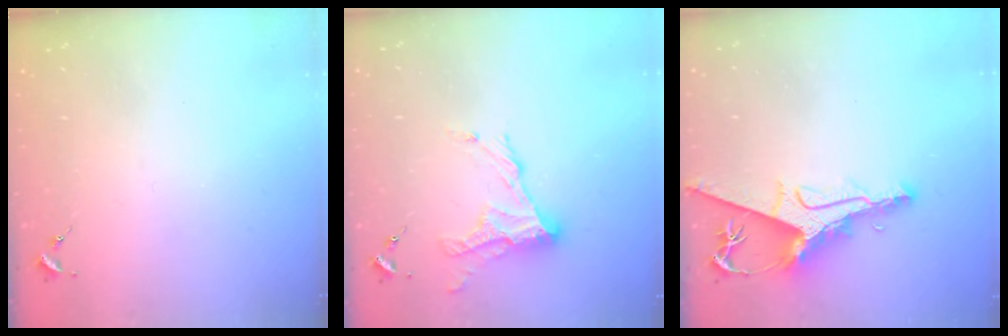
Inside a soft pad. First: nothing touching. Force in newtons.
{"total": 12.4, "press": 12.4, "slide": 0.8}
{"total": 10.3, "press": 10.3, "slide": 1.1}